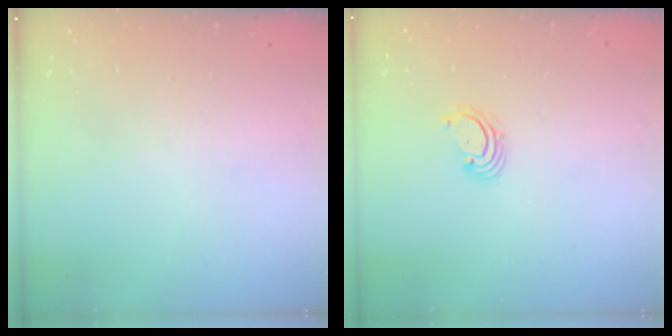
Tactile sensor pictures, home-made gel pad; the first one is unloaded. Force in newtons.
{"total": 2.6, "press": 2.6, "slide": 0.3}